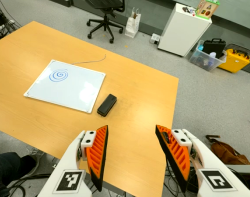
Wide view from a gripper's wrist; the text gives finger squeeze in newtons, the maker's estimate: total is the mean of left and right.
{"total": 0.0}